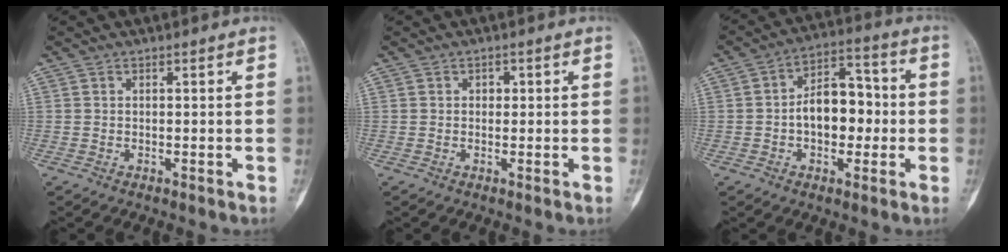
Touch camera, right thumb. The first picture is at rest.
{"total": 1.1, "force": [0.3, 0.9, 0.5], "torque": [0.003, 0.002, 0.001]}
{"total": 11.5, "force": [-0.8, 7.4, 8.7], "torque": [-0.099, 0.036, -0.019]}